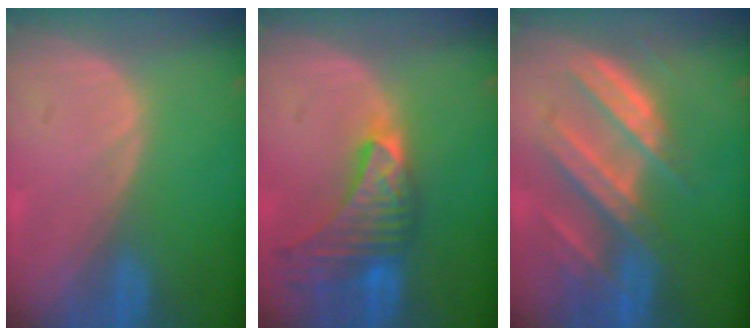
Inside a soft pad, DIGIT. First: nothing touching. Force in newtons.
{"total": 9.4, "press": 8.4, "slide": 4.3}
{"total": 8.8, "press": 8.0, "slide": 3.6}